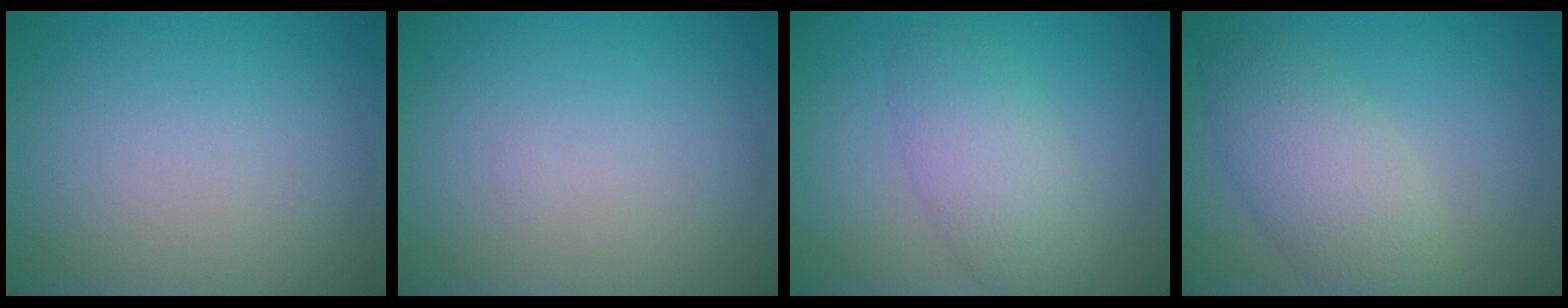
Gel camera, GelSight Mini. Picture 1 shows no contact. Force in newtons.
{"total": 0.0}
{"total": 4.1, "press": 4.1, "slide": 0.3}
{"total": 5.2, "press": 5.2, "slide": 0.3}